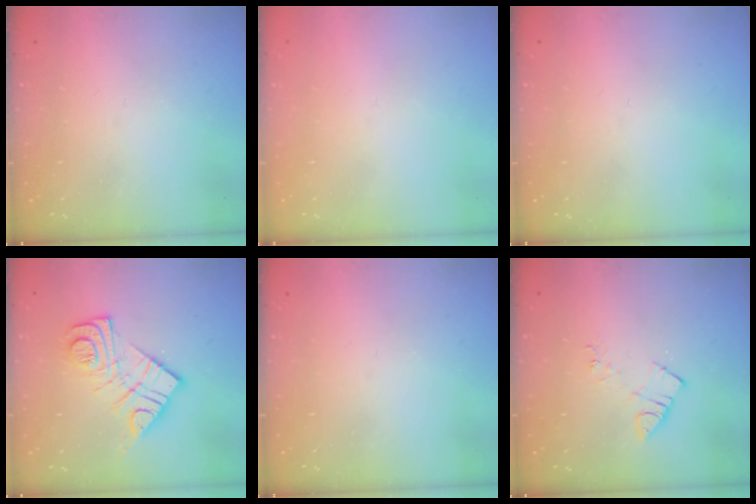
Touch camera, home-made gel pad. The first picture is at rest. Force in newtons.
{"total": 1.9, "press": 1.9, "slide": 0.1}
{"total": 0.0}
{"total": 13.9, "press": 13.8, "slide": 1.2}
{"total": 0.0}
{"total": 5.2, "press": 5.2, "slide": 0.7}